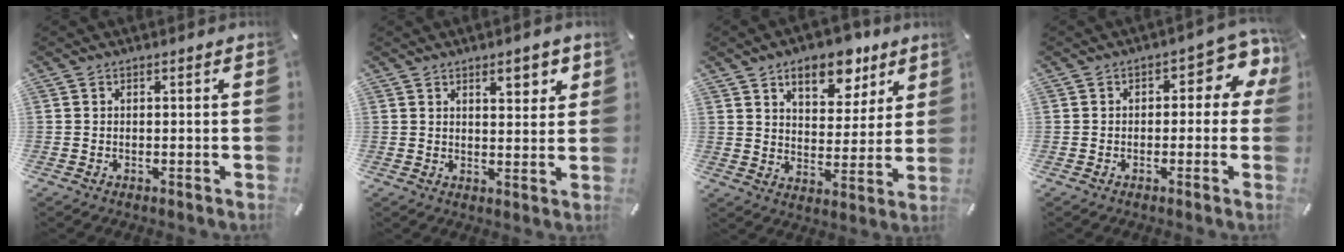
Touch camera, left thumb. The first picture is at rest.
{"total": 5.3, "force": [3.3, 2.3, 3.5], "torque": [-0.042, -0.012, 0.052]}
{"total": 14.2, "force": [8.7, 8.1, 7.7], "torque": [-0.104, -0.039, 0.147]}
{"total": 7.3, "force": [1.8, 4.2, 5.8], "torque": [-0.065, -0.014, 0.023]}